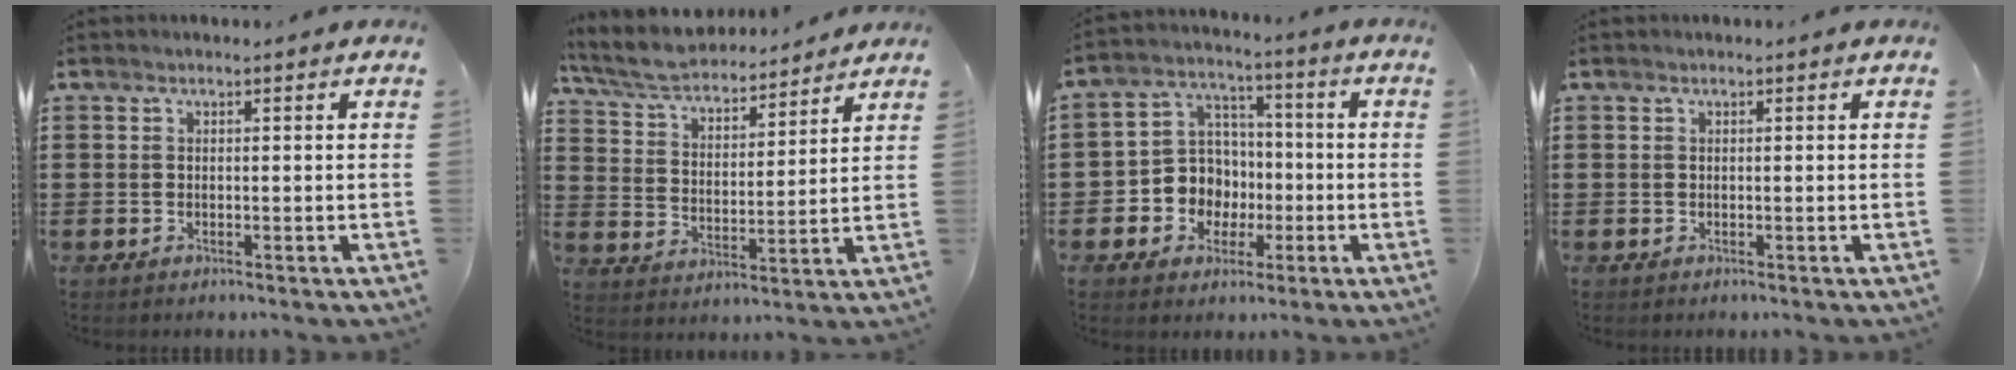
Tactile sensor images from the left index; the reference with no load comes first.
{"total": 6.4, "force": [6.0, 1.0, 2.2], "torque": [-0.069, -0.033, 0.102]}
{"total": 8.1, "force": [-1.5, 7.7, 2.0], "torque": [-0.084, 0.006, -0.027]}
{"total": 0.0}